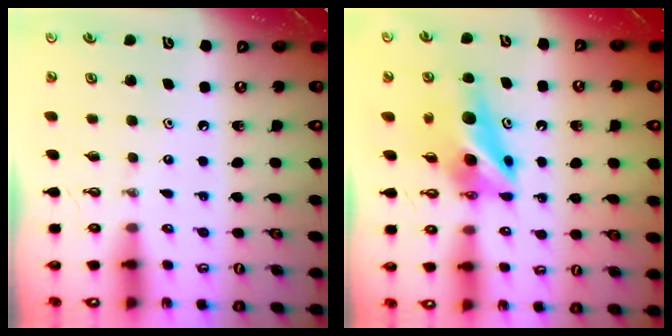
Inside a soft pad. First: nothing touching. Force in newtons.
{"total": 9.3, "press": 9.3, "slide": 1.1}